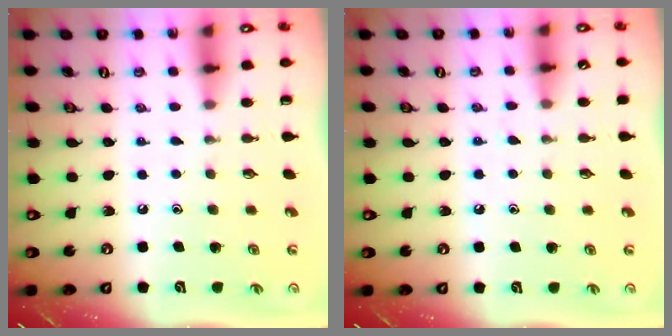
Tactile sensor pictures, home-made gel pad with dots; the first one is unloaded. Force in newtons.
{"total": 4.6, "press": 4.6, "slide": 0.5}